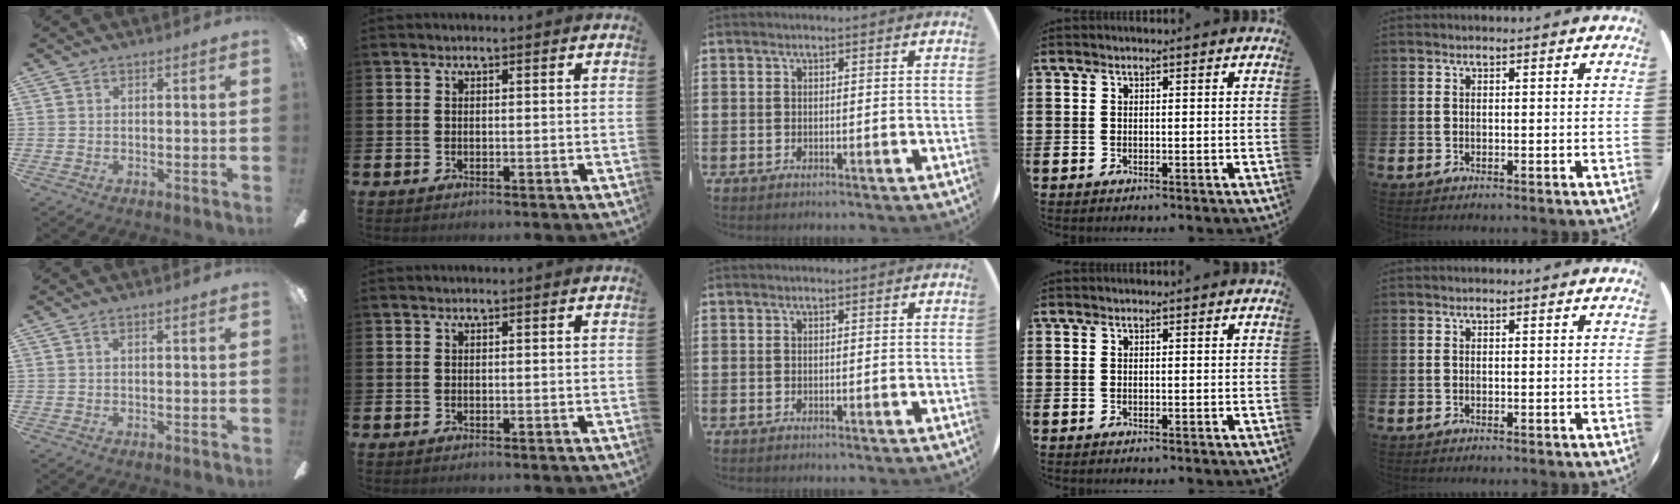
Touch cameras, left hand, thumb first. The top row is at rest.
{}